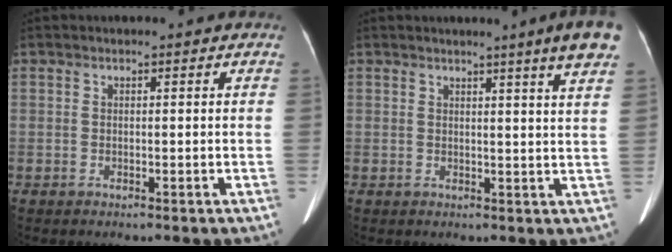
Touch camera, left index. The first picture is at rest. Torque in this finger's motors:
{"motor_torque": [0.83, -1.31, 0.23, 0.02]}